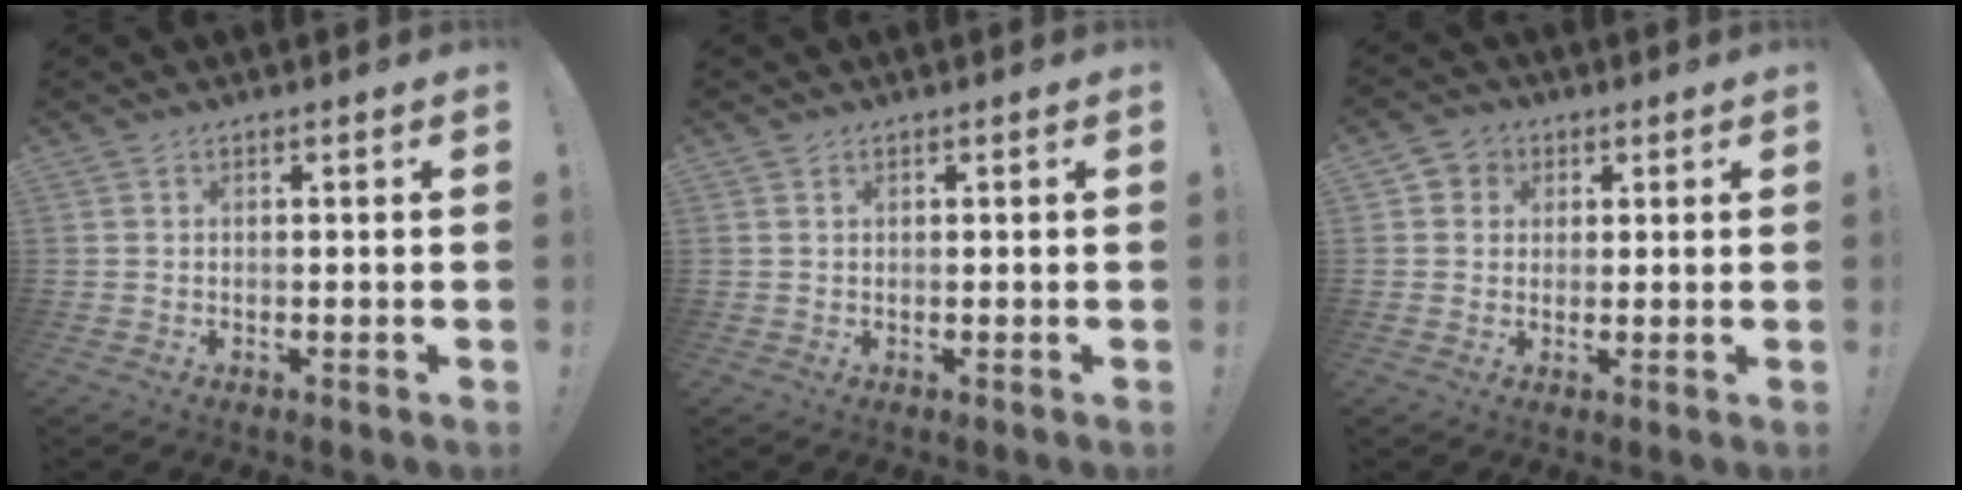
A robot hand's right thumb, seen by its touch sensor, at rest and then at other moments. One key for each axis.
{"total": 0.5, "fx": 0.4, "fy": 0.3, "fz": 0.3, "tx": -0.005, "ty": 0.001, "tz": 0.007}
{"total": 4.3, "fx": 0.7, "fy": 4.1, "fz": 1.1, "tx": -0.019, "ty": 0.004, "tz": 0.014}